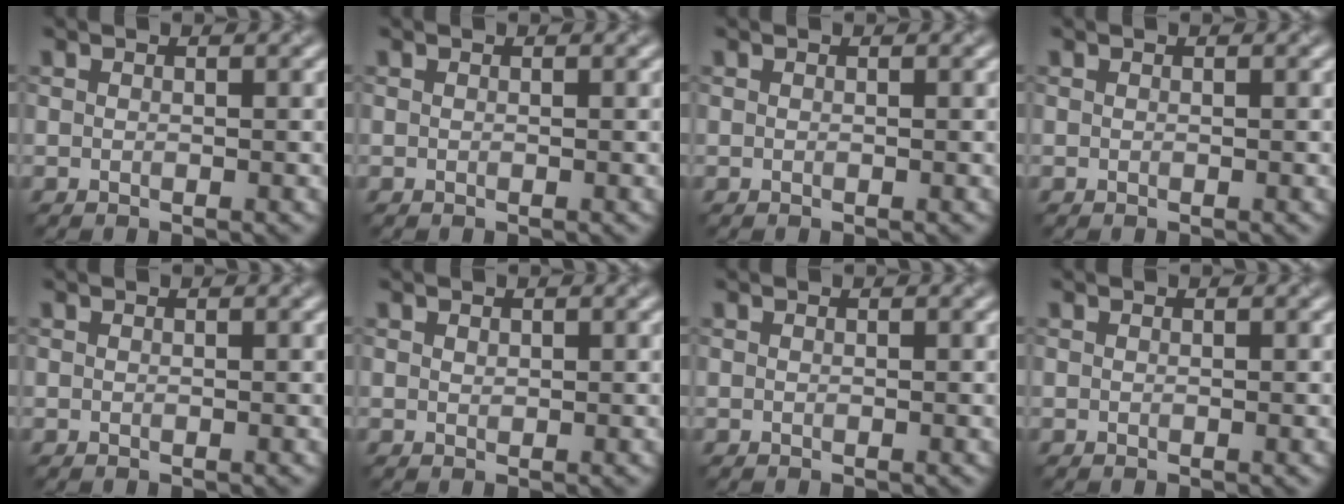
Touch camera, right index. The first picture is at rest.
{"total": 0.0}
{"total": 0.0}
{"total": 0.0}
{"total": 0.0}
{"total": 0.7, "force": [0.4, -0.3, -0.6], "torque": [-0.002, 0.004, 0.008]}
{"total": 0.0}
{"total": 0.0}